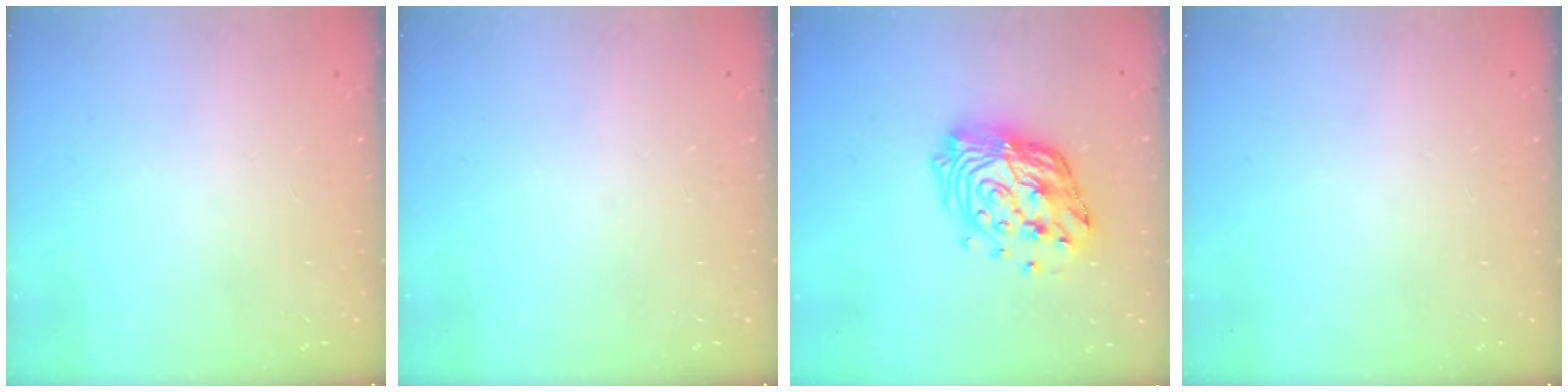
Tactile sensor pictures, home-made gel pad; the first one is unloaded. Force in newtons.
{"total": 0.0}
{"total": 16.7, "press": 16.6, "slide": 1.7}
{"total": 0.0}